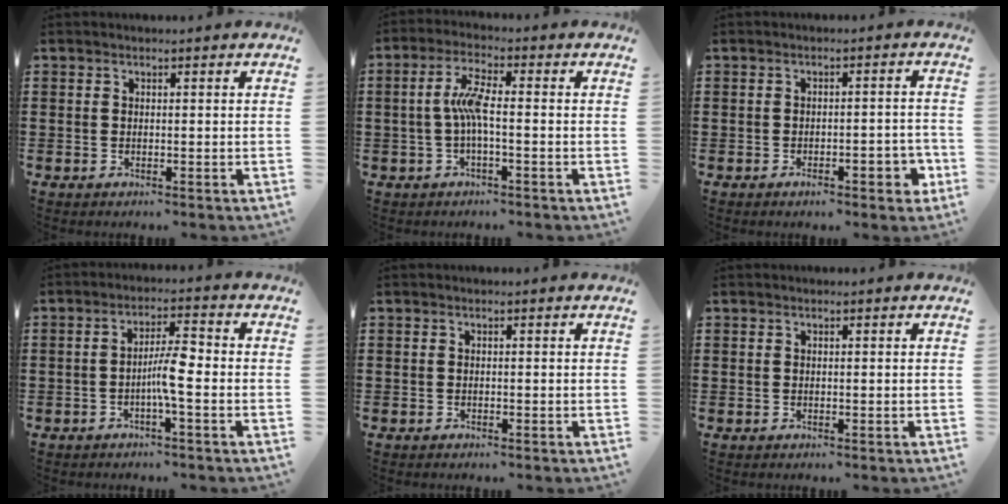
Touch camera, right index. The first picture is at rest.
{"total": 5.6, "force": [-0.7, 1.1, 5.4], "torque": [-0.113, 0.000, -0.021]}
{"total": 4.1, "force": [-2.0, 1.3, 3.4], "torque": [-0.046, 0.000, -0.035]}
{"total": 5.1, "force": [-1.2, 0.7, 5.0], "torque": [-0.096, 0.003, -0.028]}
{"total": 0.0}
{"total": 0.0}